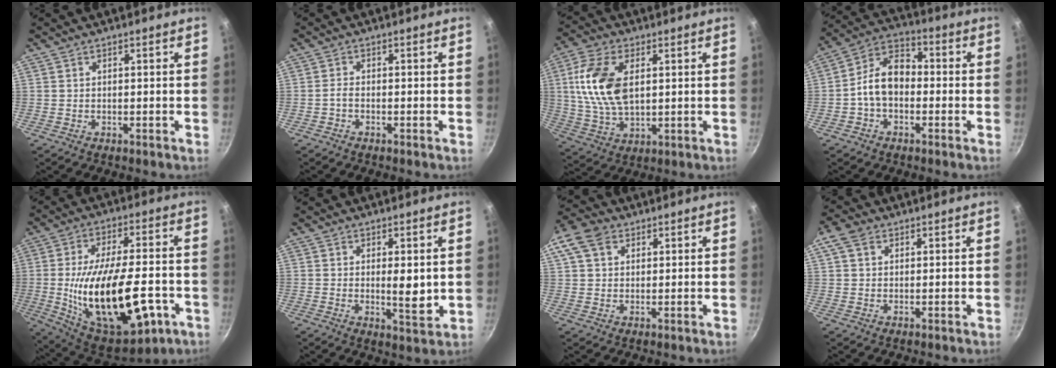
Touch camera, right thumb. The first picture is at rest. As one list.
[{"total": 1.3, "force": [-0.8, 0.5, 0.9], "torque": [-0.023, 0.010, -0.022]}, {"total": 14.0, "force": [2.8, 7.9, 11.2], "torque": [-0.213, -0.005, 0.055]}, {"total": 10.1, "force": [-1.6, 7.0, 7.1], "torque": [-0.096, 0.039, -0.049]}, {"total": 26.1, "force": [-6.4, 11.7, 22.4], "torque": [-0.365, 0.013, -0.082]}, {"total": 5.3, "force": [0.6, 1.8, 4.9], "torque": [-0.071, -0.021, 0.011]}, {"total": 10.4, "force": [4.2, 7.6, 5.6], "torque": [-0.107, 0.013, 0.066]}, {"total": 4.2, "force": [1.7, 3.0, 2.3], "torque": [-0.036, 0.003, 0.025]}]